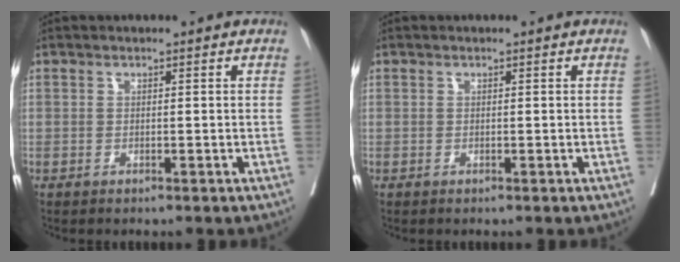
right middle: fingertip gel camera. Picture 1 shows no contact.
{"total": 0.0}